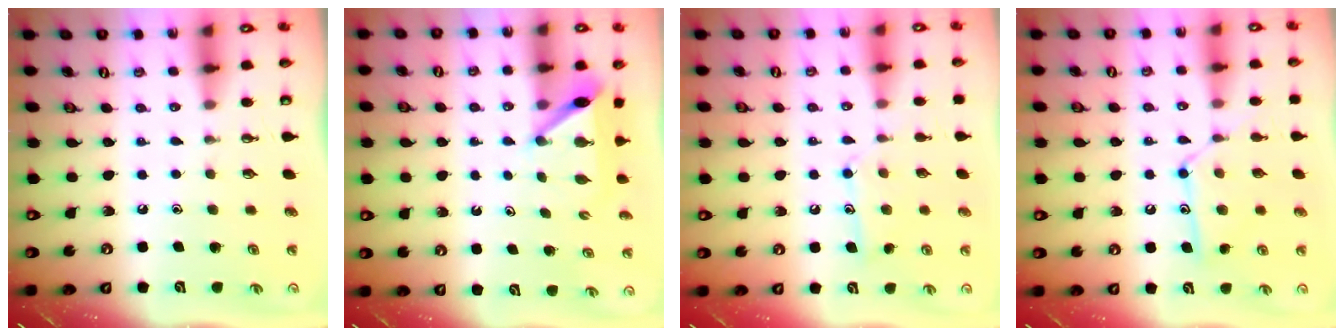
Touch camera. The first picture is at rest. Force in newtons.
{"total": 6.1, "press": 6.1, "slide": 0.2}
{"total": 10.4, "press": 10.4, "slide": 0.6}
{"total": 13.0, "press": 12.9, "slide": 0.8}